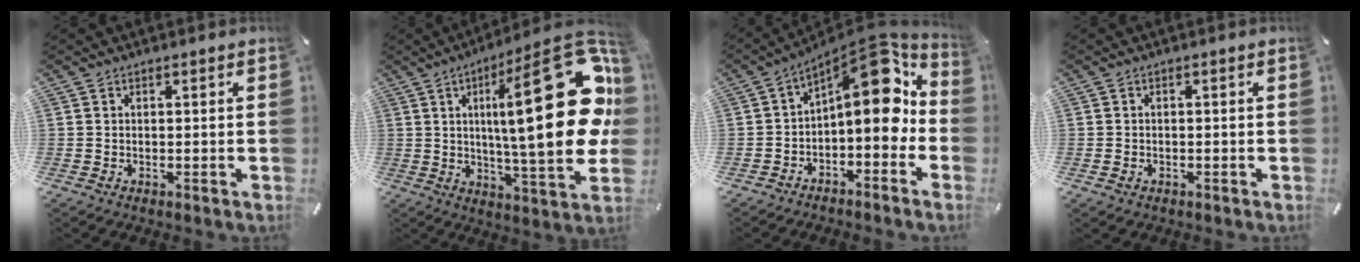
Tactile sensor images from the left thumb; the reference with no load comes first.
{"total": 39.0, "force": [6.8, 11.9, 36.5], "torque": [-0.529, -0.063, 0.117]}
{"total": 14.2, "force": [5.2, 7.0, 11.1], "torque": [-0.133, -0.065, 0.080]}
{"total": 1.4, "force": [-0.5, 1.1, 0.7], "torque": [-0.016, 0.002, -0.010]}